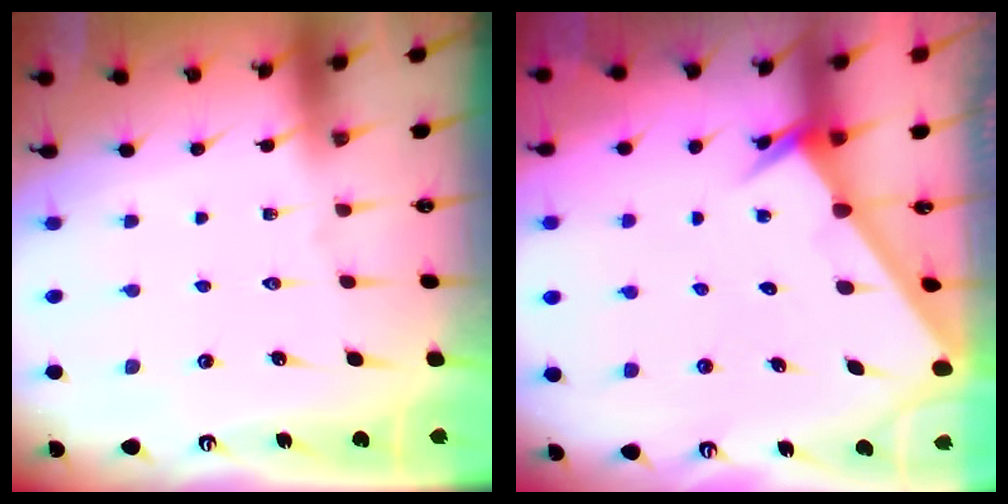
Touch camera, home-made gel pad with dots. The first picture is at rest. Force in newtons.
{"total": 2.3, "press": 2.3, "slide": 0.2}